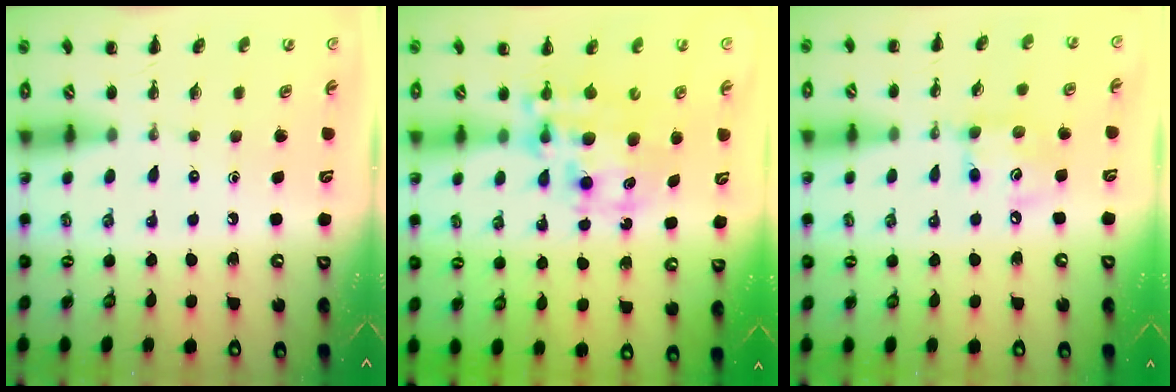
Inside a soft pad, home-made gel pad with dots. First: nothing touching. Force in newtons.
{"total": 11.5, "press": 11.2, "slide": 2.5}
{"total": 7.8, "press": 7.8, "slide": 0.6}